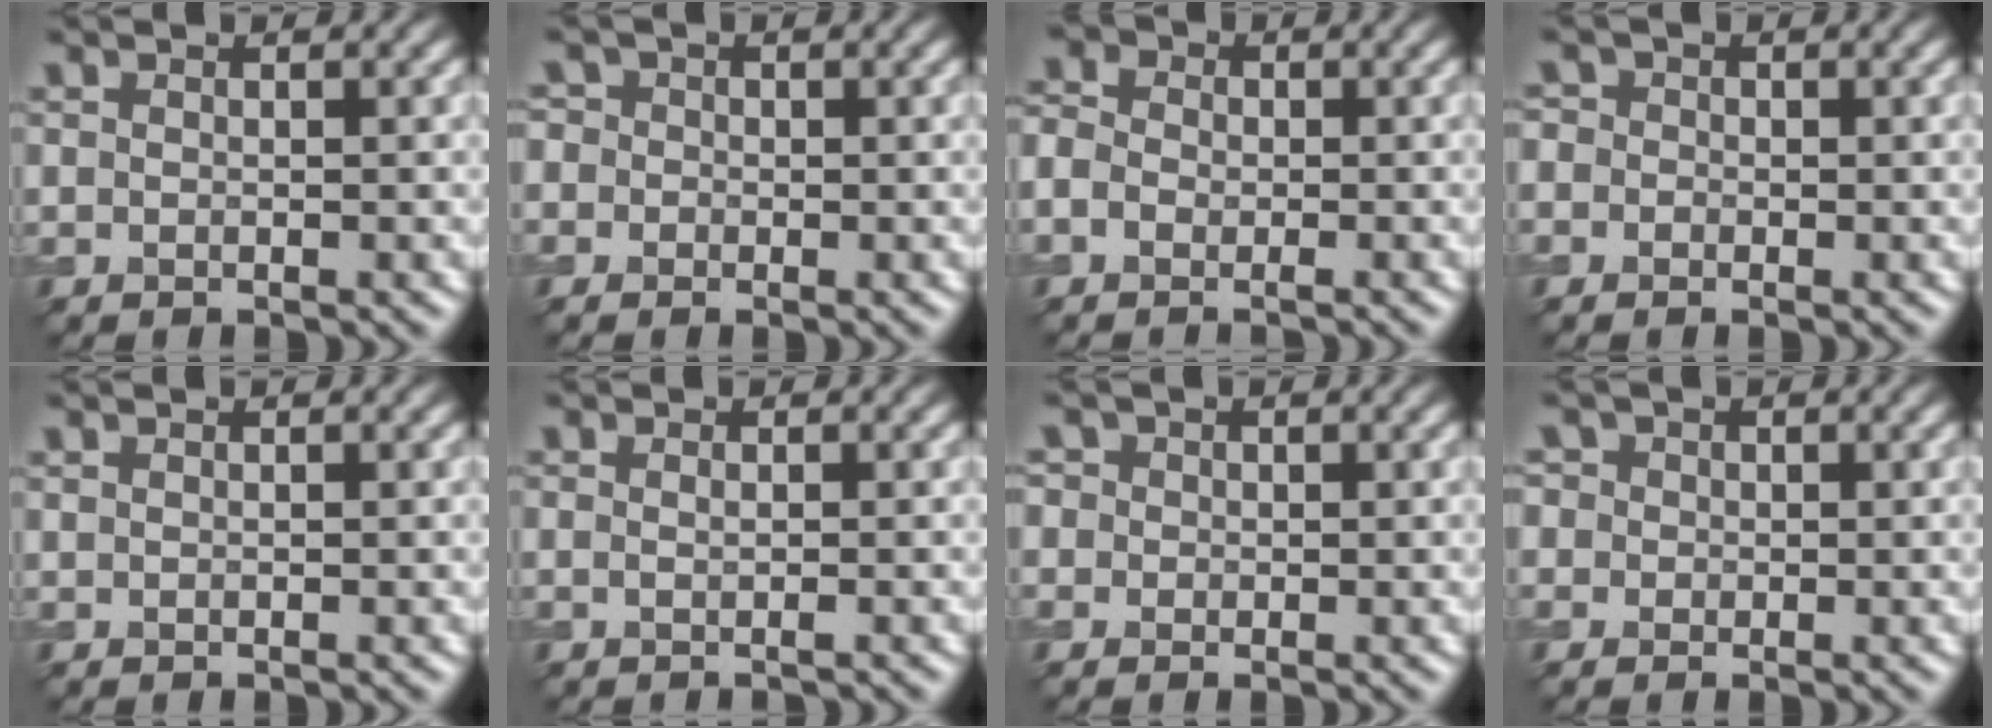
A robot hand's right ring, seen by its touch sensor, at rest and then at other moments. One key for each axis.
{"total": 1.9, "fx": 0.1, "fy": 1.9, "fz": 0.6, "tx": 0.005, "ty": 0.018, "tz": -0.026}
{"total": 5.3, "fx": -1.4, "fy": 4.1, "fz": 3.0, "tx": -0.066, "ty": 0.020, "tz": -0.037}
{"total": 1.4, "fx": -0.2, "fy": 1.3, "fz": 0.4, "tx": -0.002, "ty": 0.010, "tz": -0.021}
{"total": 0.0}
{"total": 1.0, "fx": 0.0, "fy": 0.4, "fz": 0.9, "tx": -0.009, "ty": 0.000, "tz": -0.007}
{"total": 2.4, "fx": 0.7, "fy": 2.1, "fz": 0.9, "tx": -0.003, "ty": 0.024, "tz": -0.015}
{"total": 2.7, "fx": 0.8, "fy": 2.4, "fz": 1.0, "tx": -0.006, "ty": 0.027, "tz": -0.018}